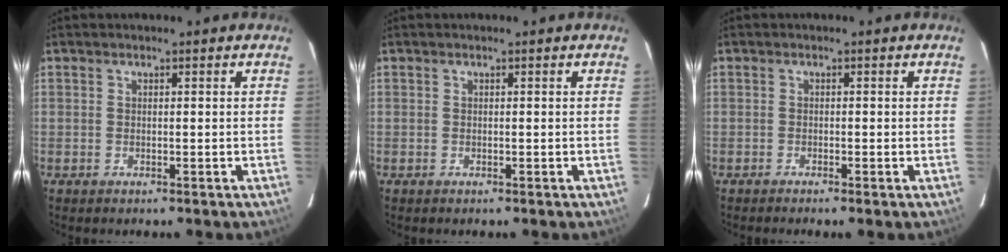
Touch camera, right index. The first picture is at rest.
{"total": 0.0}
{"total": 1.4, "force": [-0.7, 0.2, 1.2], "torque": [-0.026, -0.001, -0.013]}